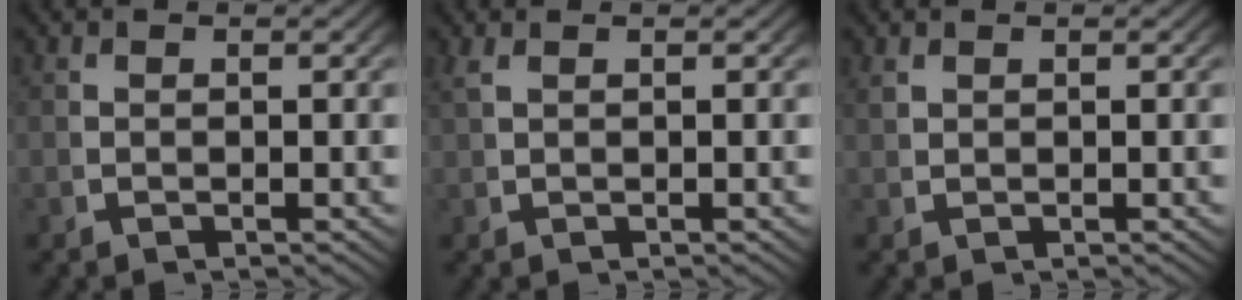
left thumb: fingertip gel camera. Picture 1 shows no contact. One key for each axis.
{"total": 0.8, "fx": 0.7, "fy": -0.1, "fz": 0.5, "tx": -0.017, "ty": 0.000, "tz": 0.021}
{"total": 0.8, "fx": 0.7, "fy": 0.0, "fz": 0.2, "tx": -0.006, "ty": 0.000, "tz": 0.021}